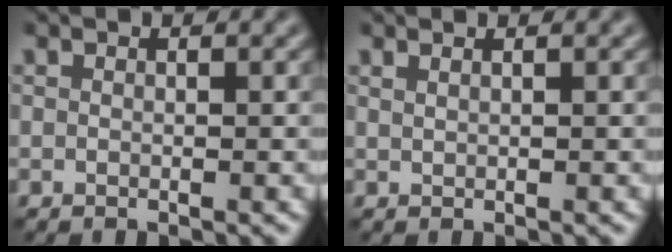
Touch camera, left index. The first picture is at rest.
{"total": 0.9, "force": [0.6, 0.5, 0.5], "torque": [-0.003, -0.004, 0.003]}